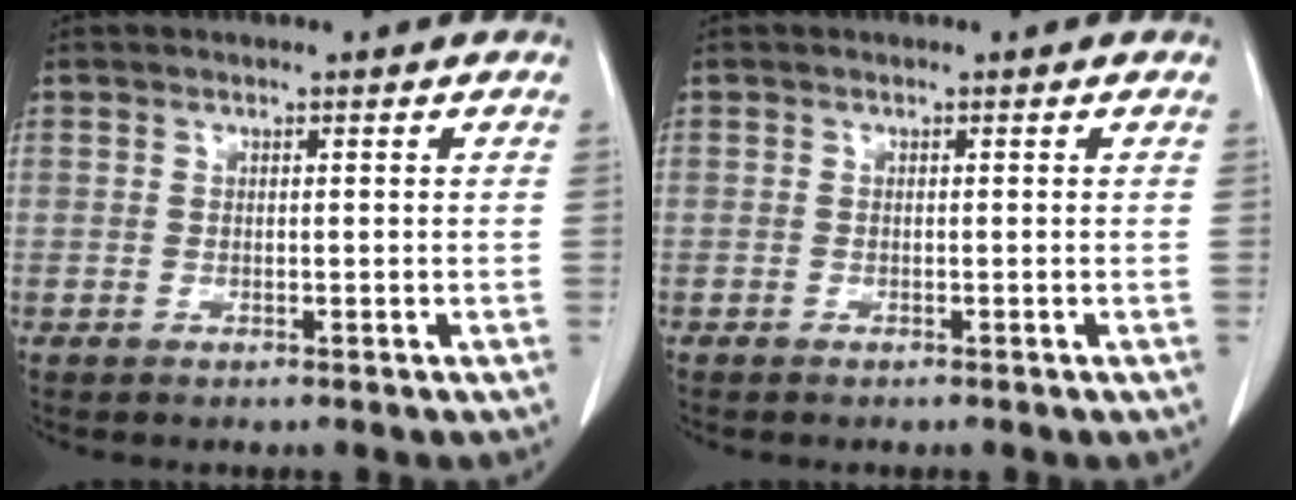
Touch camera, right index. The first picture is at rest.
{"total": 0.0}